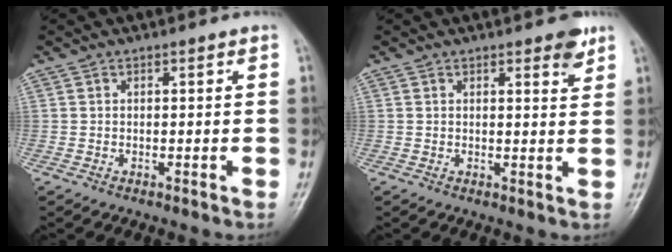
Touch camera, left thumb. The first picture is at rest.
{"total": 3.2, "force": [2.2, 1.0, 2.2], "torque": [-0.023, -0.013, 0.026]}